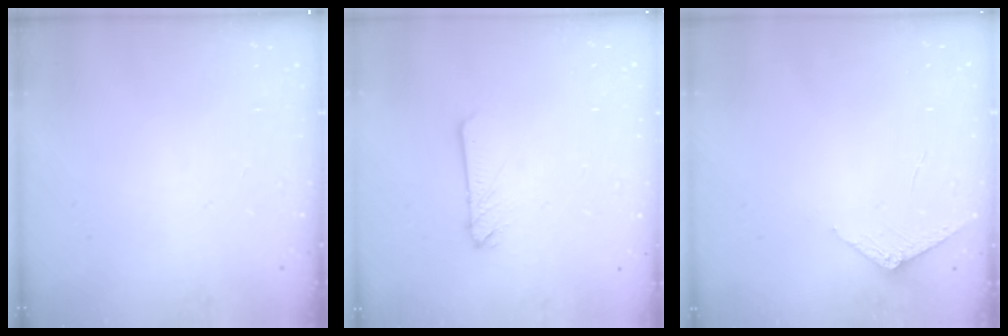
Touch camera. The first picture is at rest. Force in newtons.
{"total": 3.0, "press": 3.0, "slide": 0.2}
{"total": 2.9, "press": 2.9, "slide": 0.3}